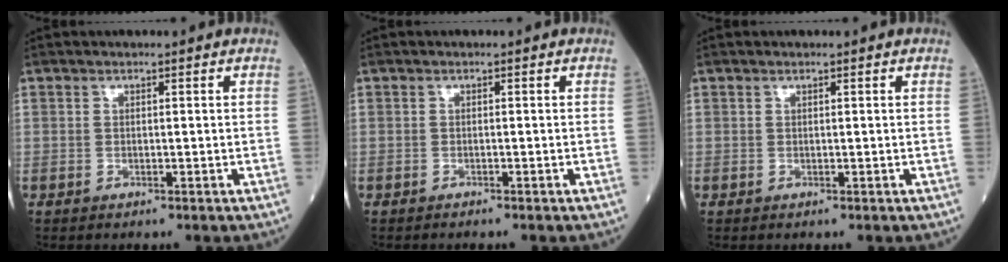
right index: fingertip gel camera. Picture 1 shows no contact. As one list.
[{"total": 0.8, "force": [-0.8, -0.1, 0.3], "torque": [-0.003, 0.001, -0.012]}, {"total": 0.0}]